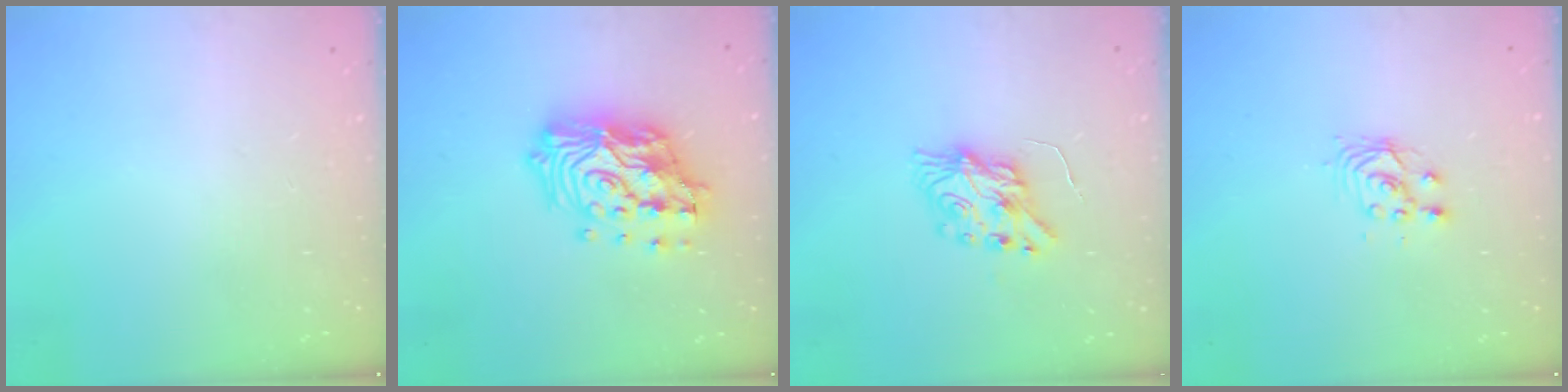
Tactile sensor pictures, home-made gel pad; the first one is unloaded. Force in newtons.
{"total": 20.6, "press": 20.5, "slide": 2.7}
{"total": 7.7, "press": 7.7, "slide": 0.8}
{"total": 3.6, "press": 3.6, "slide": 0.3}